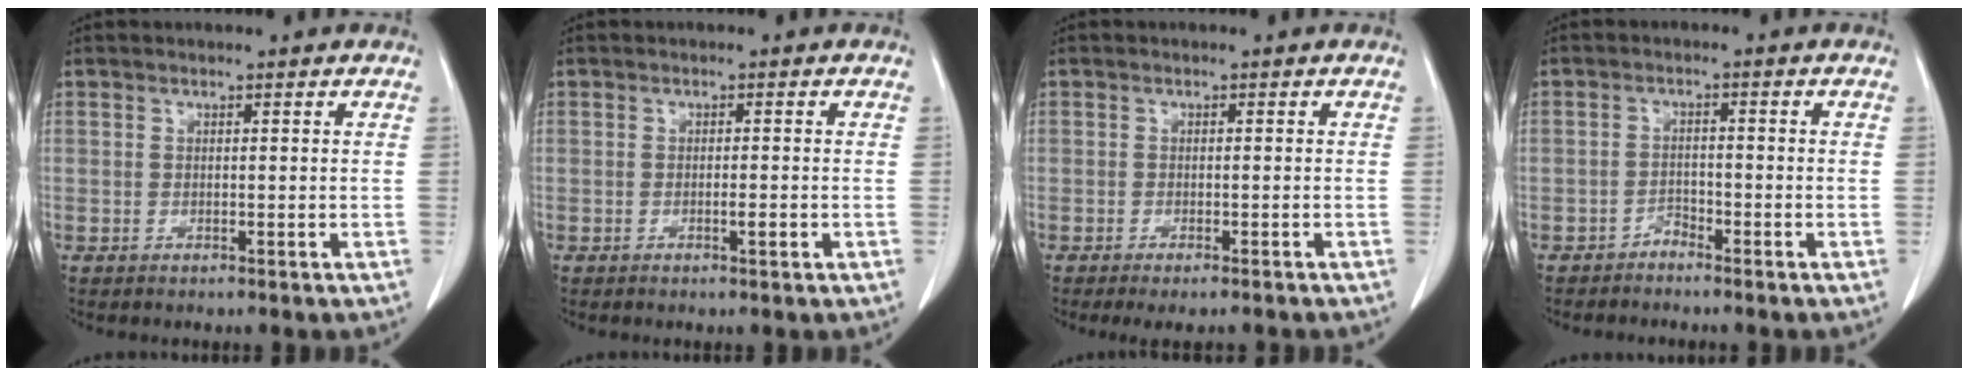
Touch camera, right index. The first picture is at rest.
{"total": 1.5, "force": [-0.6, 0.2, 1.4], "torque": [-0.023, 0.000, -0.008]}
{"total": 5.2, "force": [-4.3, 0.9, 2.6], "torque": [-0.026, -0.006, -0.060]}
{"total": 1.7, "force": [-1.6, 0.5, 0.4], "torque": [0.000, 0.003, -0.027]}